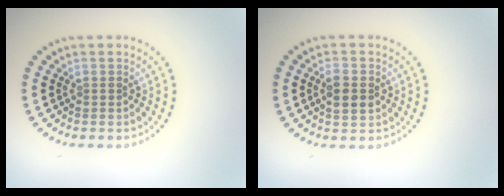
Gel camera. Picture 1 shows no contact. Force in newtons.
{"total": 2.3, "press": 2.3, "slide": 0.3}